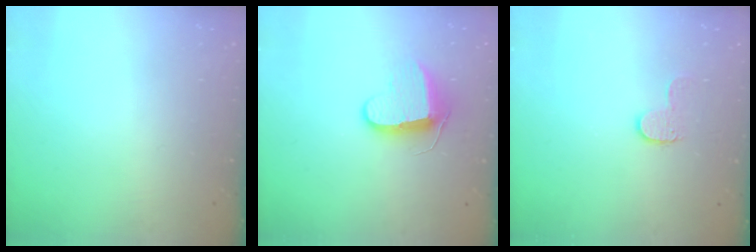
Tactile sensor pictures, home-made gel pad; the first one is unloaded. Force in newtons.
{"total": 9.9, "press": 9.9, "slide": 0.2}
{"total": 7.2, "press": 7.2, "slide": 0.4}